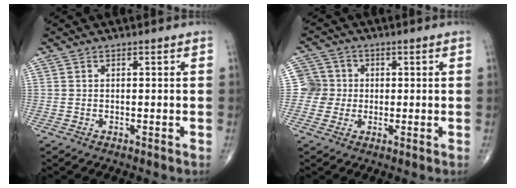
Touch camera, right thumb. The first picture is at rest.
{"total": 5.3, "force": [-0.1, 5.3, 0.1], "torque": [0.032, 0.012, -0.012]}